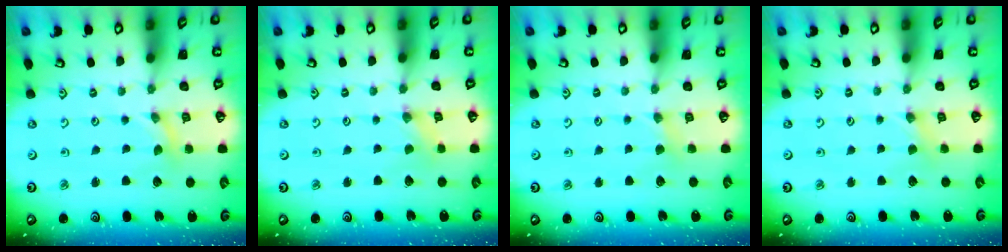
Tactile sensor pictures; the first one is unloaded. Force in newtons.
{"total": 0.0}
{"total": 3.0, "press": 2.9, "slide": 0.5}
{"total": 2.1, "press": 2.0, "slide": 0.4}